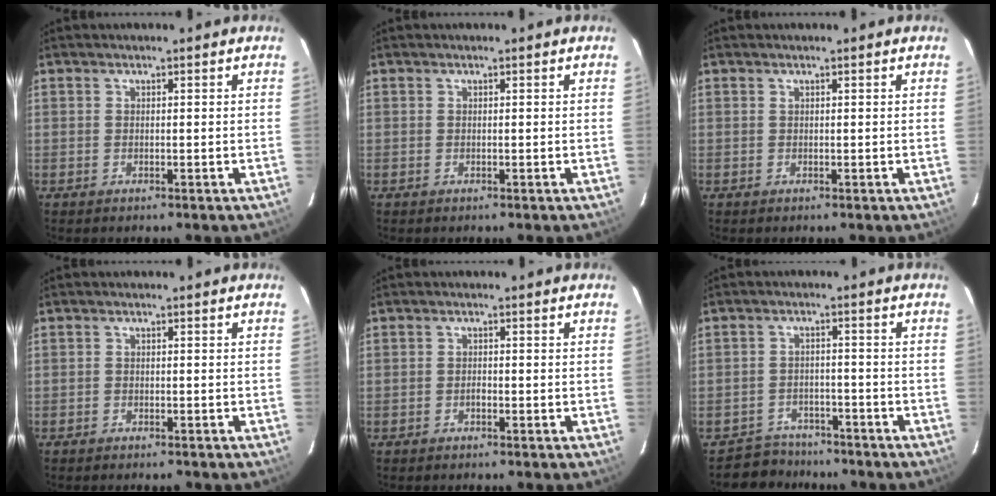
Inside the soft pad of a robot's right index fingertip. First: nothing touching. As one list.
[{"total": 0.0}, {"total": 0.0}, {"total": 1.6, "force": [-1.4, 0.6, 0.5], "torque": [-0.018, 0.000, -0.023]}, {"total": 0.7, "force": [-0.5, 0.4, 0.3], "torque": [-0.006, 0.003, -0.010]}, {"total": 5.6, "force": [-4.6, 3.2, -0.4], "torque": [-0.007, 0.020, -0.071]}]